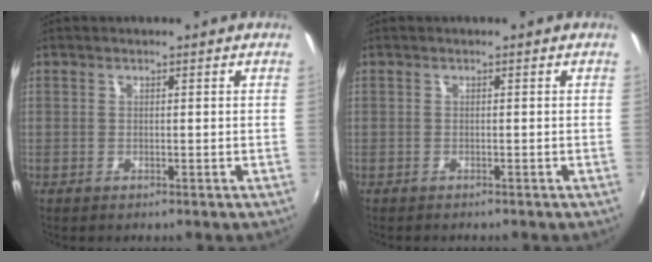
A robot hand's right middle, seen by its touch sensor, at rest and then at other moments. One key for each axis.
{"total": 0.6, "fx": -0.6, "fy": 0.0, "fz": 0.2, "tx": -0.004, "ty": -0.002, "tz": -0.010}